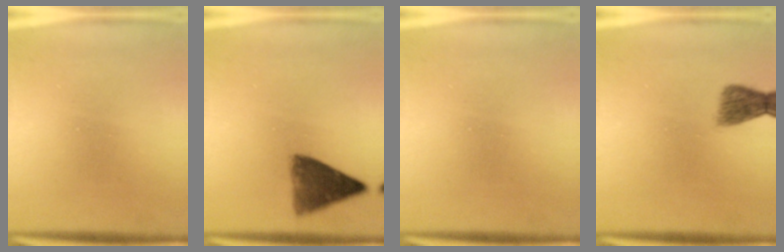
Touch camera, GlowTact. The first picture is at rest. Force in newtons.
{"total": 6.7}
{"total": 0.0}
{"total": 2.7}